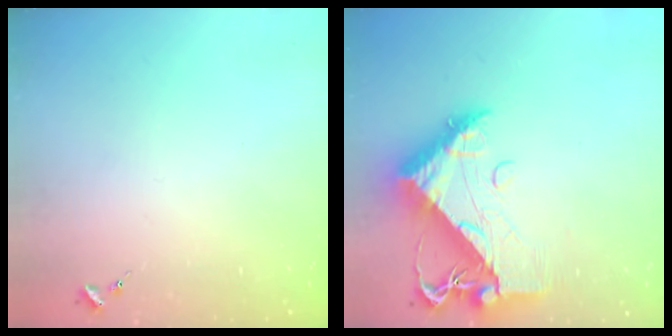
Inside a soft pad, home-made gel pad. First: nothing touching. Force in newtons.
{"total": 13.2, "press": 13.2, "slide": 1.4}